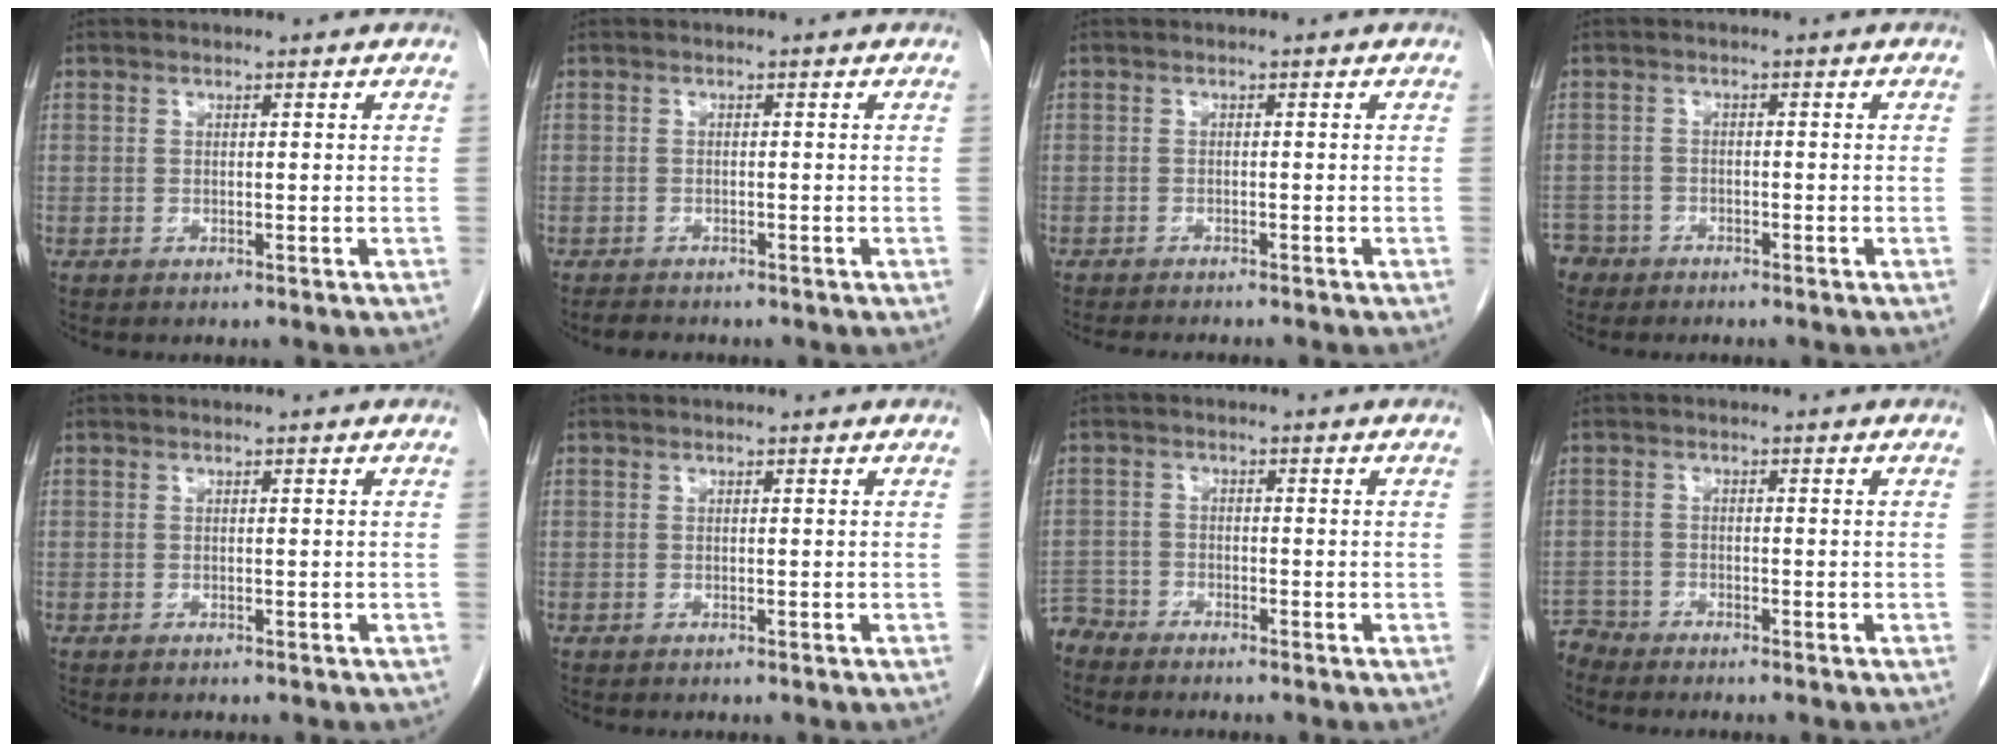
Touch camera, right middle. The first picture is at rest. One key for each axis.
{"total": 1.8, "fx": -1.6, "fy": 0.6, "fz": 0.5, "tx": -0.016, "ty": -0.006, "tz": -0.022}
{"total": 6.6, "fx": -5.8, "fy": 1.0, "fz": 2.9, "tx": -0.031, "ty": -0.008, "tz": -0.078}
{"total": 3.5, "fx": -2.9, "fy": 1.9, "fz": -0.5, "tx": 0.007, "ty": 0.003, "tz": -0.059}
{"total": 0.5, "fx": -0.4, "fy": 0.2, "fz": 0.2, "tx": -0.011, "ty": 0.000, "tz": -0.003}
{"total": 0.0}
{"total": 3.7, "fx": -3.6, "fy": 0.7, "fz": -0.4, "tx": 0.011, "ty": -0.010, "tz": -0.071}
{"total": 2.6, "fx": -2.5, "fy": 0.1, "fz": -0.8, "tx": 0.021, "ty": -0.011, "tz": -0.049}